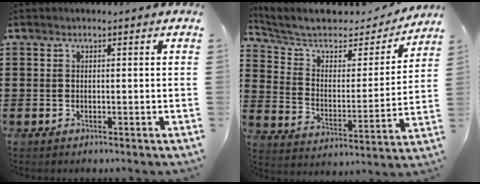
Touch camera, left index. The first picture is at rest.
{"total": 6.8, "force": [5.7, 2.4, 2.7], "torque": [-0.084, -0.036, 0.096]}